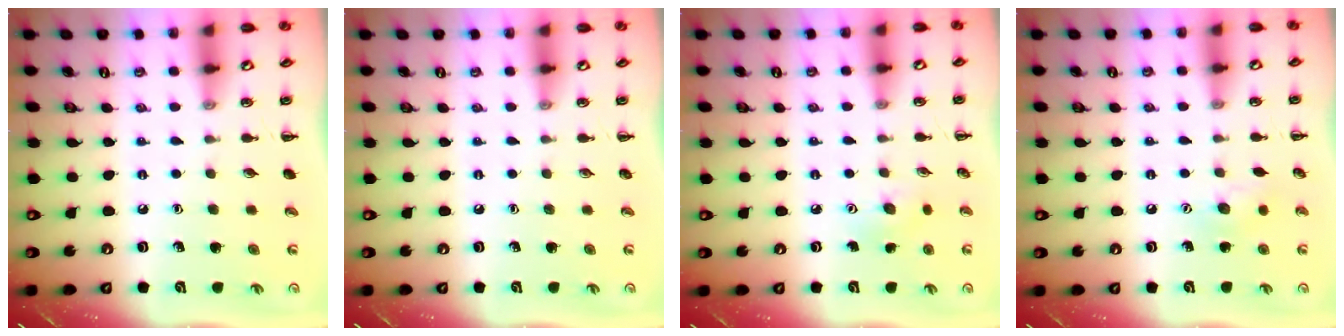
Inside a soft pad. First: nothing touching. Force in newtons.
{"total": 0.0}
{"total": 5.6, "press": 5.4, "slide": 1.6}
{"total": 7.3, "press": 7.2, "slide": 1.1}